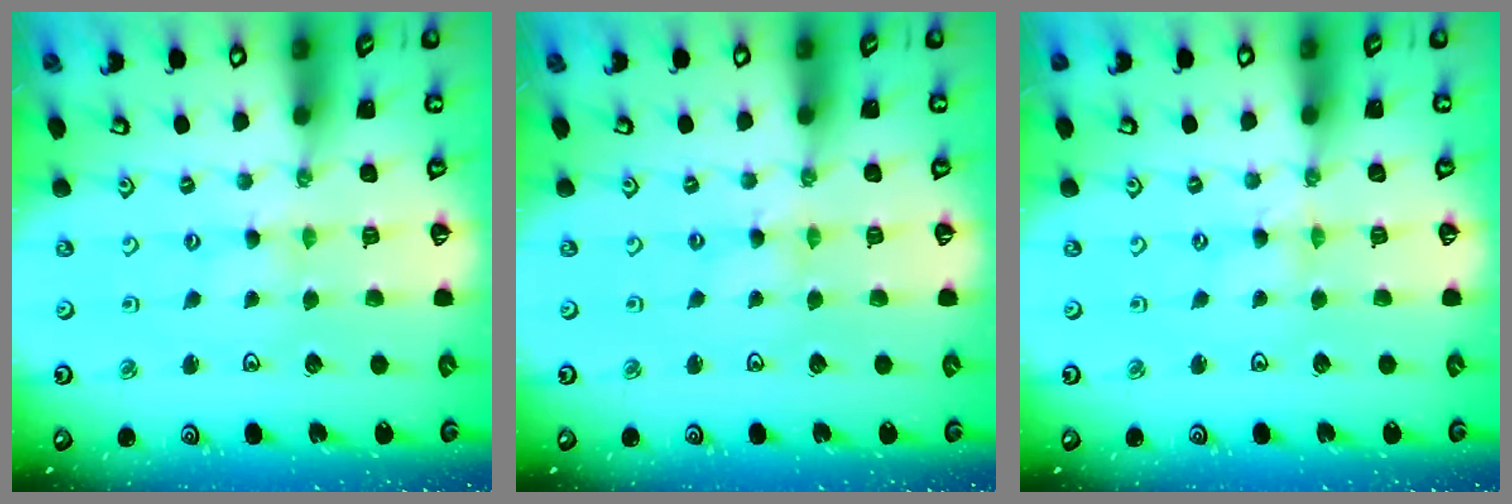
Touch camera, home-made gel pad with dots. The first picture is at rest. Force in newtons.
{"total": 0.0}
{"total": 0.0}